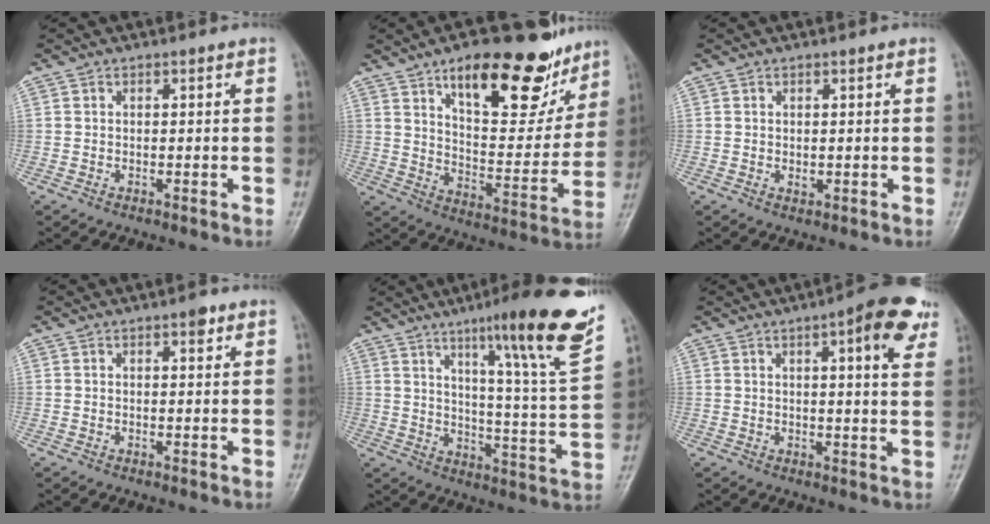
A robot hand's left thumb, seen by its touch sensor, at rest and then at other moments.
{"total": 22.8, "force": [14.2, 9.3, 15.2], "torque": [-0.160, -0.058, 0.217]}
{"total": 1.0, "force": [0.2, 0.6, 0.7], "torque": [-0.009, -0.003, 0.008]}
{"total": 1.9, "force": [1.1, 0.7, 1.3], "torque": [-0.014, -0.003, 0.013]}
{"total": 21.1, "force": [12.9, 1.5, 16.7], "torque": [-0.212, -0.061, 0.186]}
{"total": 10.4, "force": [5.1, 2.6, 8.7], "torque": [-0.092, -0.012, 0.057]}